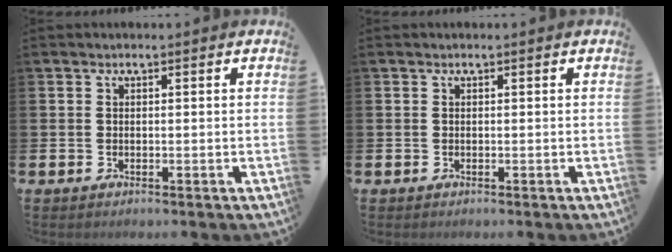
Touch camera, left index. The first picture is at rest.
{"total": 0.0}